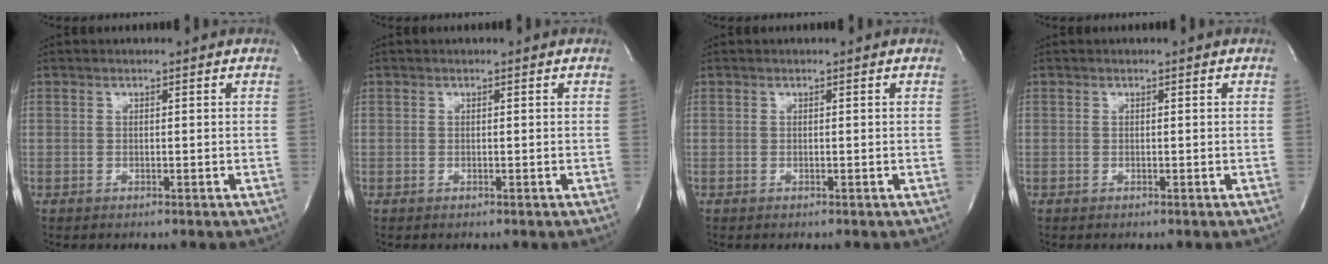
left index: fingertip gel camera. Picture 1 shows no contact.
{"total": 0.0}
{"total": 0.0}
{"total": 0.0}